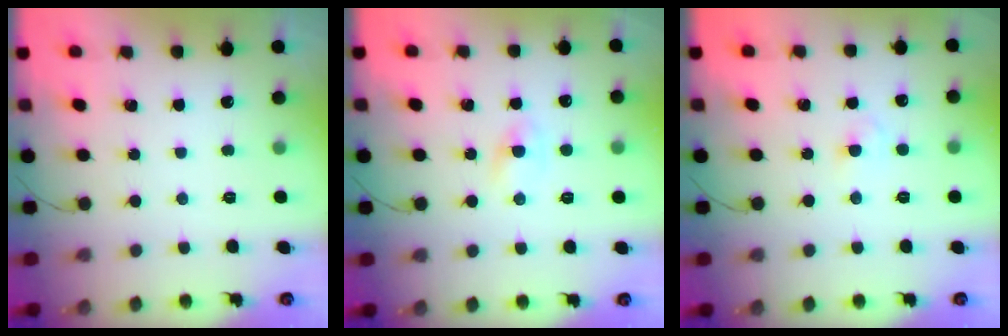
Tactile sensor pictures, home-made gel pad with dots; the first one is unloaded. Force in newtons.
{"total": 1.8, "press": 1.6, "slide": 0.8}
{"total": 2.5, "press": 2.3, "slide": 1.0}